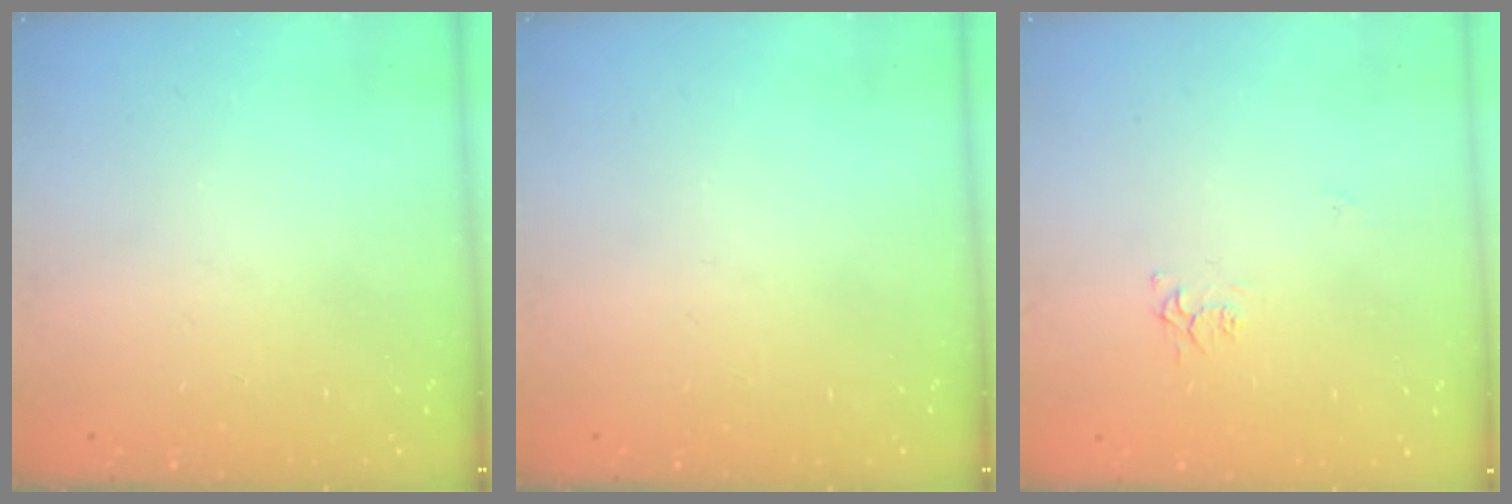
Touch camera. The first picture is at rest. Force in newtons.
{"total": 0.0}
{"total": 4.7, "press": 4.6, "slide": 0.6}